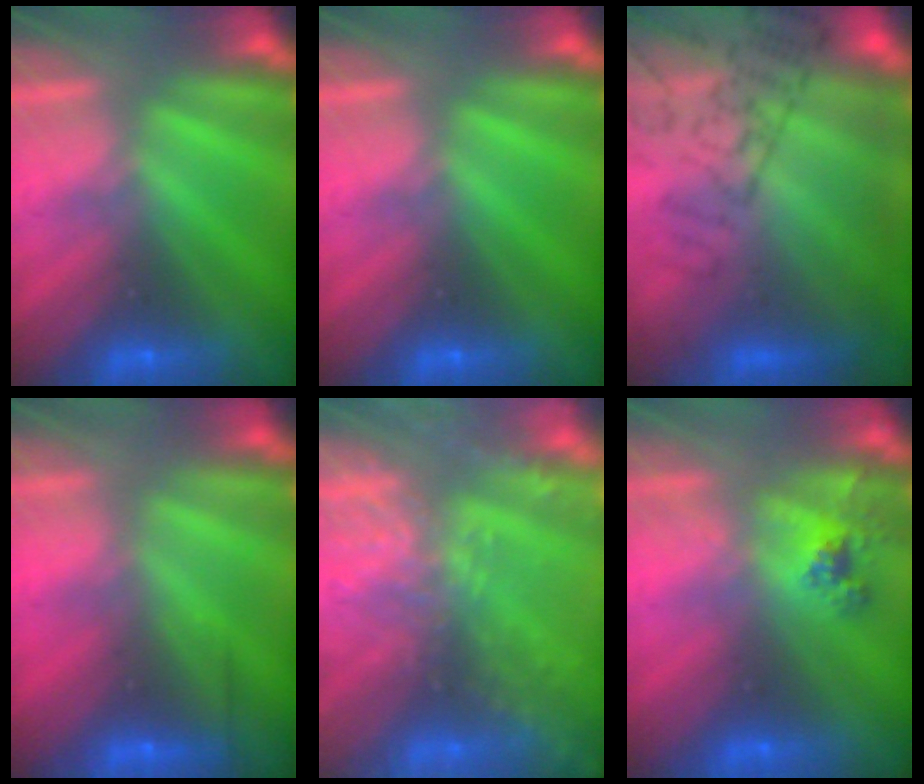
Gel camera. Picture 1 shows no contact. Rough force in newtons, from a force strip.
{"total": 0.0}
{"total": 7.5}
{"total": 2.5}
{"total": 6.3}
{"total": 2.6}